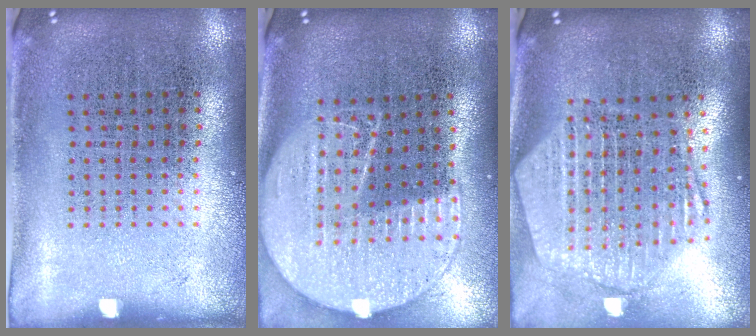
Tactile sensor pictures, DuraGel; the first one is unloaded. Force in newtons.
{"total": 2.2, "press": 1.9, "slide": 1.0}
{"total": 2.6, "press": 2.1, "slide": 1.5}